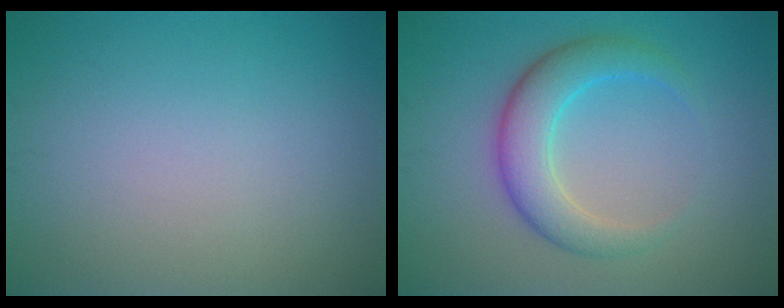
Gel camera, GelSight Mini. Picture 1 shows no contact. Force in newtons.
{"total": 4.6, "press": 4.6, "slide": 0.1}